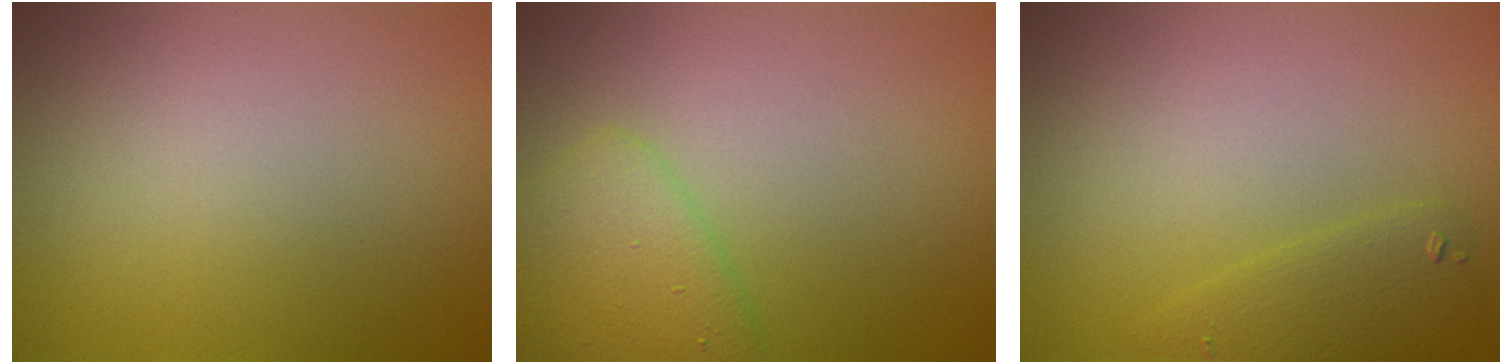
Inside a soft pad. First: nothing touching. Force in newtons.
{"total": 3.3, "press": 3.3, "slide": 0.1}
{"total": 2.1, "press": 2.1, "slide": 0.2}